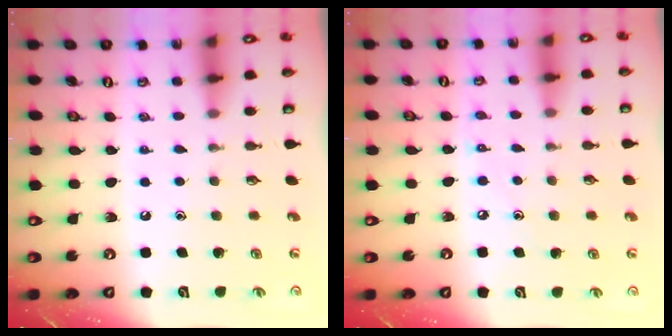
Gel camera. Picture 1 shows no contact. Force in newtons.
{"total": 4.6, "press": 4.6, "slide": 0.1}